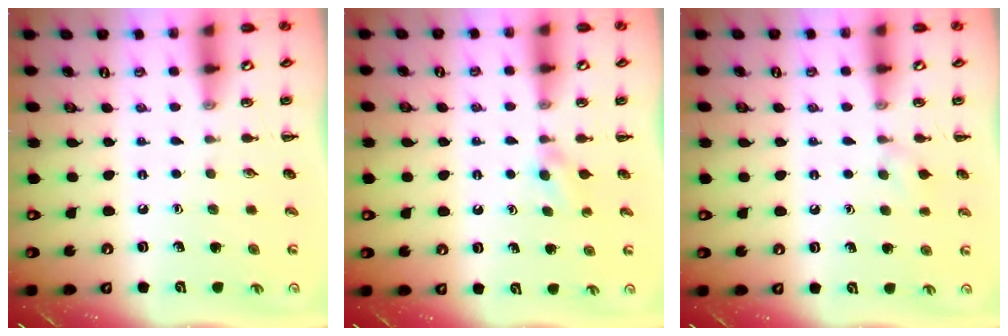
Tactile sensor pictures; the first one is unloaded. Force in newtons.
{"total": 2.0, "press": 1.8, "slide": 0.9}
{"total": 5.2, "press": 4.8, "slide": 1.9}